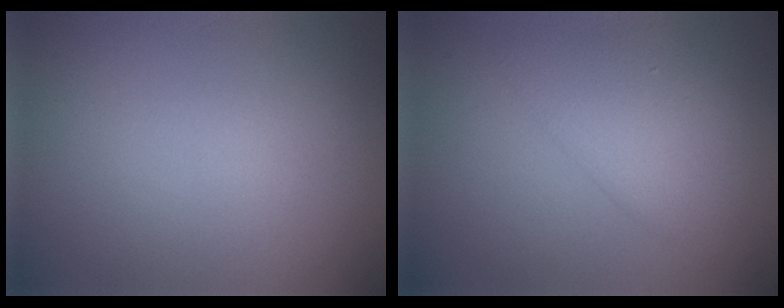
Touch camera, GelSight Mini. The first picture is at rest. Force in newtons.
{"total": 2.5, "press": 2.5, "slide": 0.3}